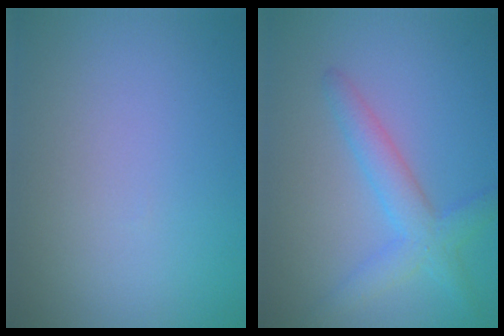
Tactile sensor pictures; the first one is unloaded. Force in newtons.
{"total": 3.4, "press": 3.4, "slide": 0.2}